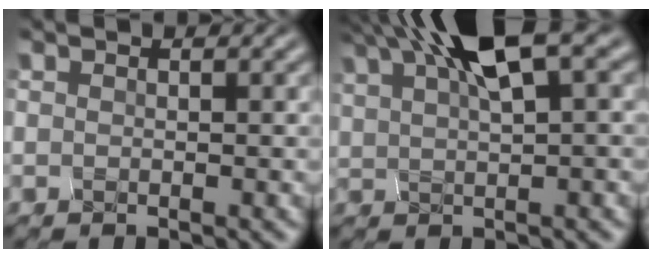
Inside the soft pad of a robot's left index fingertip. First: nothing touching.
{"total": 6.2, "force": [3.9, 0.9, 4.7], "torque": [-0.078, 0.020, 0.085]}